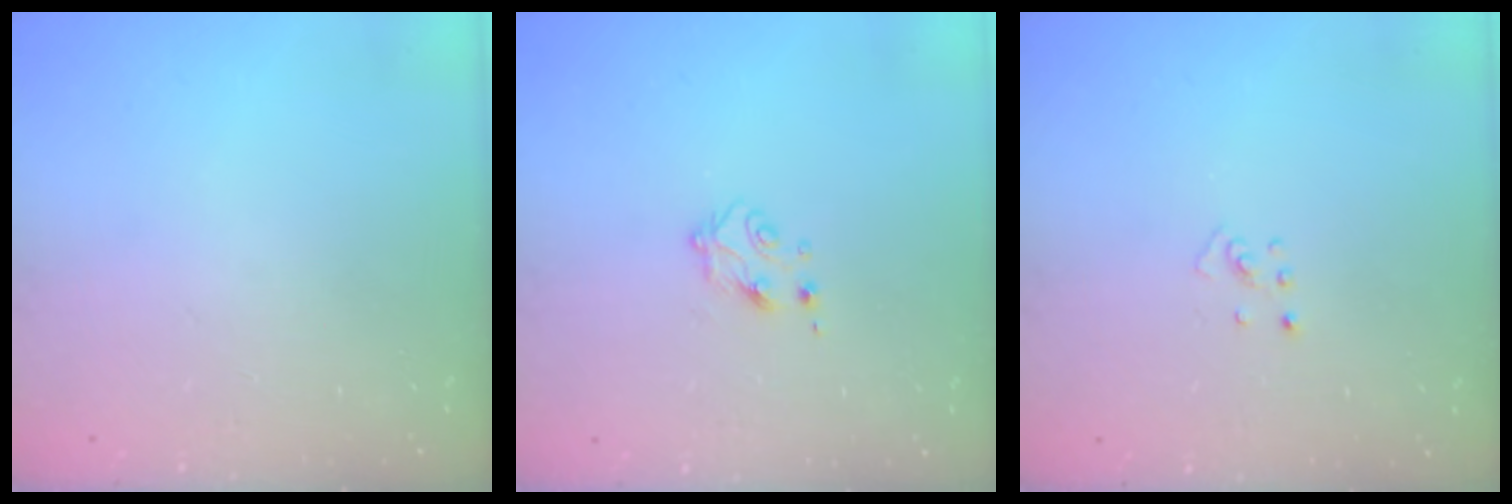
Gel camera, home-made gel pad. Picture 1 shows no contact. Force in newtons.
{"total": 4.6, "press": 4.5, "slide": 0.6}
{"total": 2.5, "press": 2.4, "slide": 0.5}